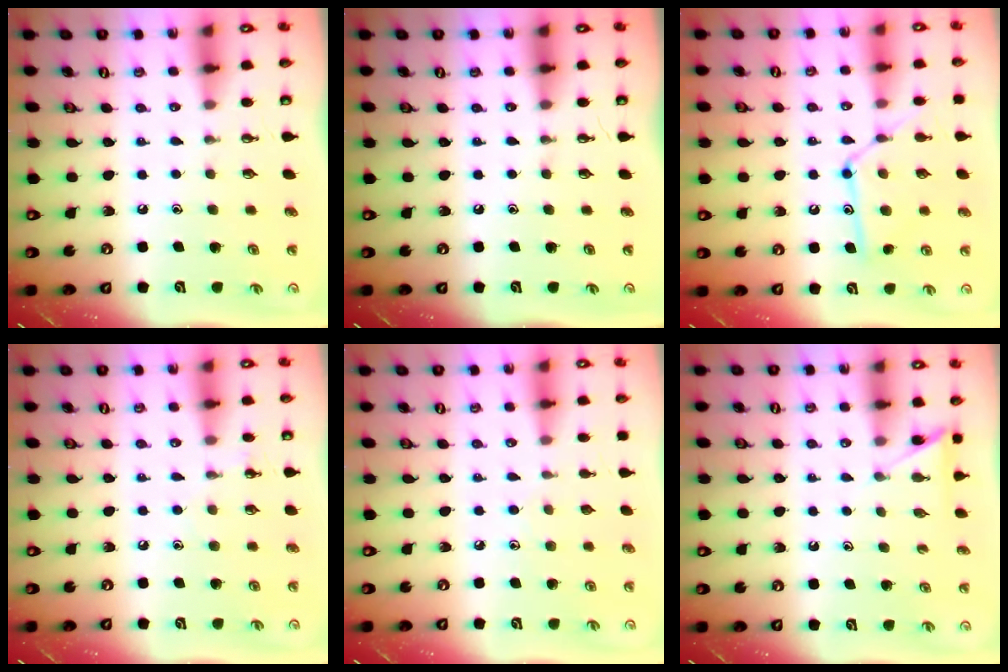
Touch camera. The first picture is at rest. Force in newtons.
{"total": 0.0}
{"total": 14.0, "press": 13.9, "slide": 1.2}
{"total": 4.8, "press": 4.8, "slide": 0.5}
{"total": 5.4, "press": 5.3, "slide": 0.7}
{"total": 4.1, "press": 4.0, "slide": 0.4}